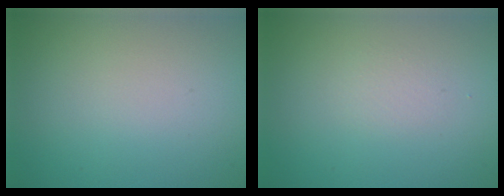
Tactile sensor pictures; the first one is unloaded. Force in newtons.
{"total": 0.8, "press": 0.8, "slide": 0.0}